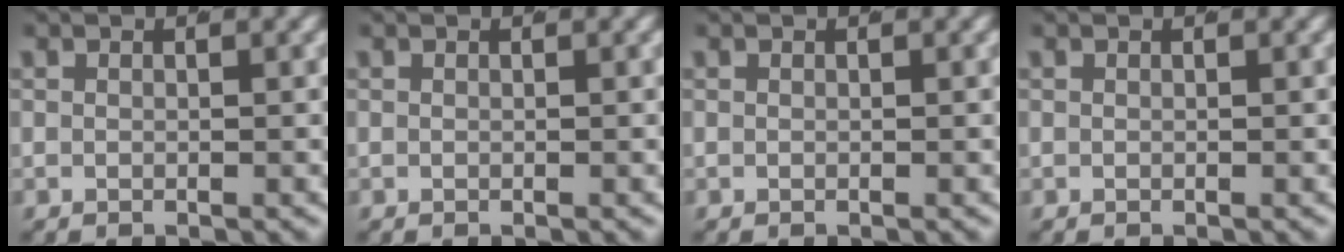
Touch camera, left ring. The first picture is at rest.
{"total": 0.0}
{"total": 0.0}
{"total": 0.0}